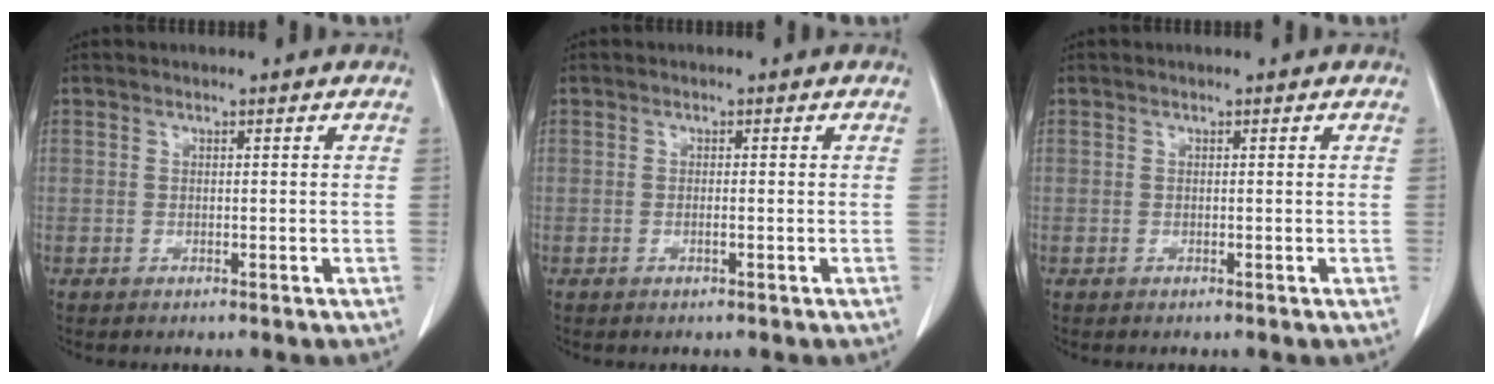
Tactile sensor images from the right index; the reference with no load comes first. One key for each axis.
{"total": 0.7, "fx": -0.2, "fy": 0.0, "fz": 0.6, "tx": -0.013, "ty": 0.001, "tz": -0.003}
{"total": 0.0}